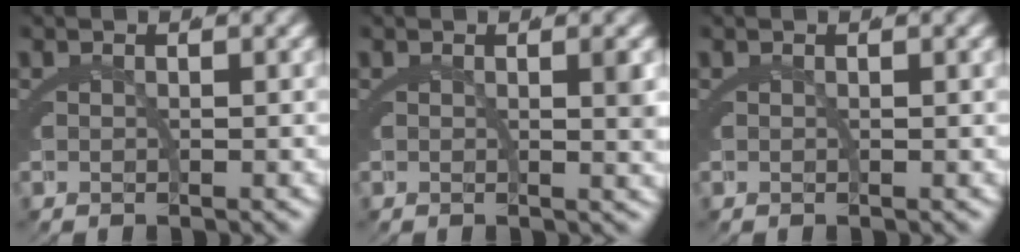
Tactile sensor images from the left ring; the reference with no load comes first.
{"total": 1.6, "force": [0.3, -0.2, 1.6], "torque": [-0.020, -0.008, 0.007]}
{"total": 0.0}